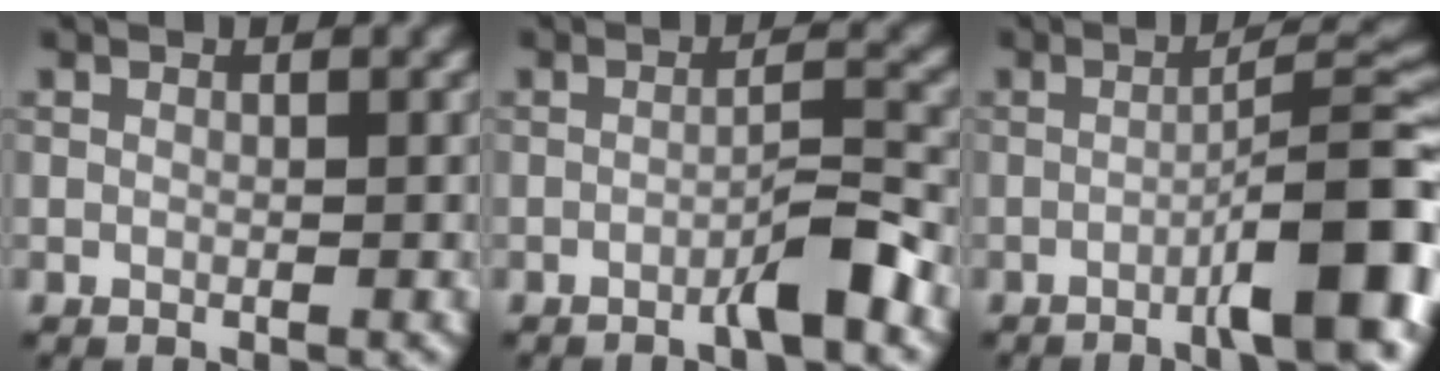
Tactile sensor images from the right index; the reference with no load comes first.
{"total": 3.3, "force": [-1.8, 0.2, 2.8], "torque": [-0.043, 0.013, -0.036]}
{"total": 9.2, "force": [-3.7, 1.5, 8.4], "torque": [-0.105, 0.019, -0.060]}